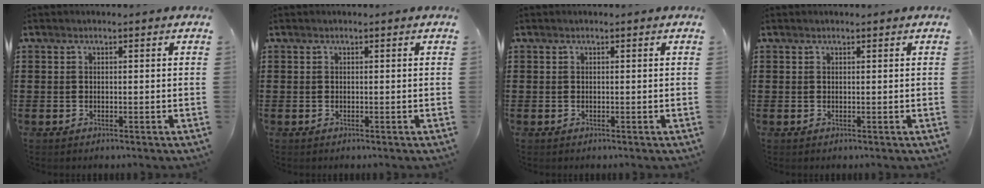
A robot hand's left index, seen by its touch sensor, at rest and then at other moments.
{"total": 0.0}
{"total": 0.0}
{"total": 0.0}